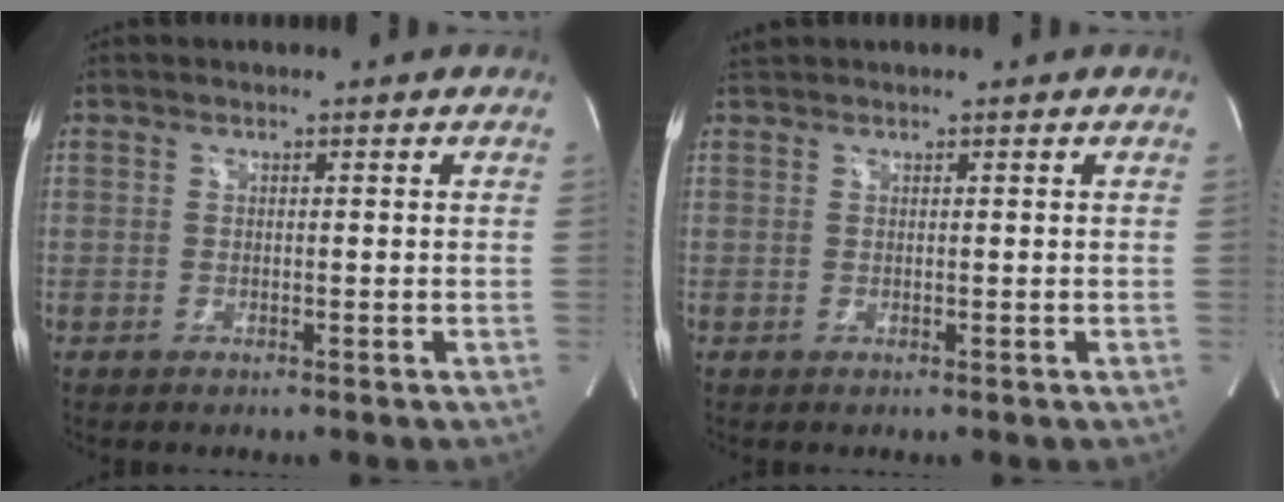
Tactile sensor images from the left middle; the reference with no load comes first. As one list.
[{"total": 0.9, "force": [0.9, -0.1, 0.1], "torque": [-0.009, 0.018, 0.024]}]